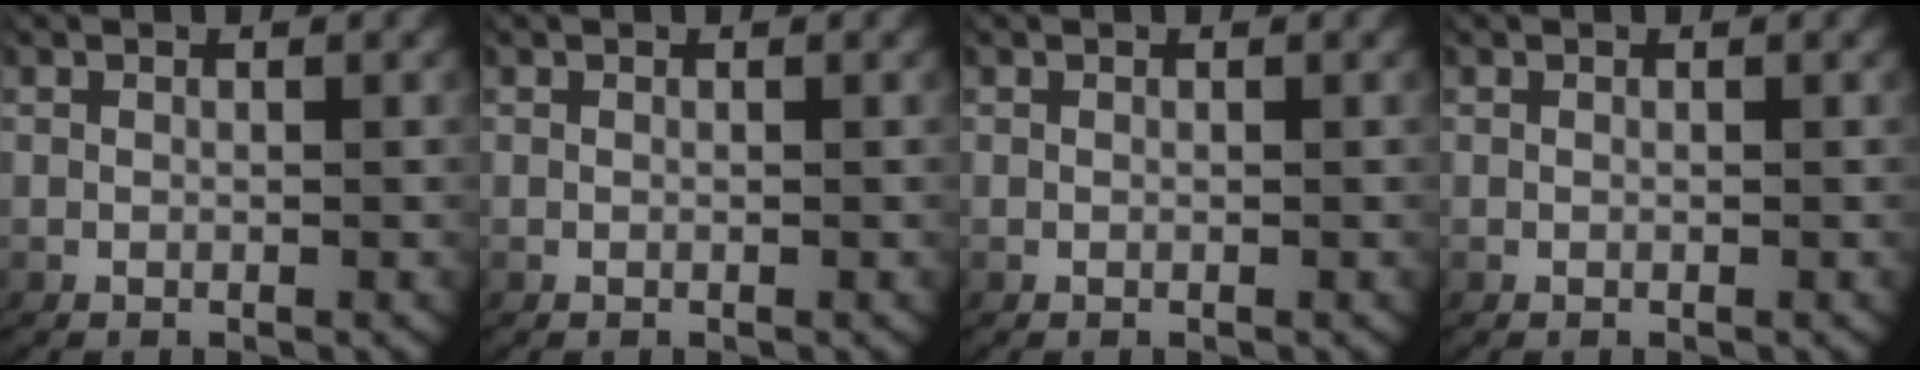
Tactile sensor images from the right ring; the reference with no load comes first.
{"total": 0.0}
{"total": 0.0}
{"total": 0.0}